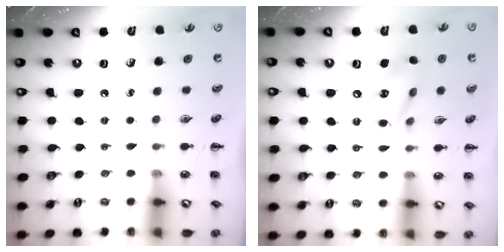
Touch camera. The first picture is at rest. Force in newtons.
{"total": 12.4, "press": 12.2, "slide": 2.6}